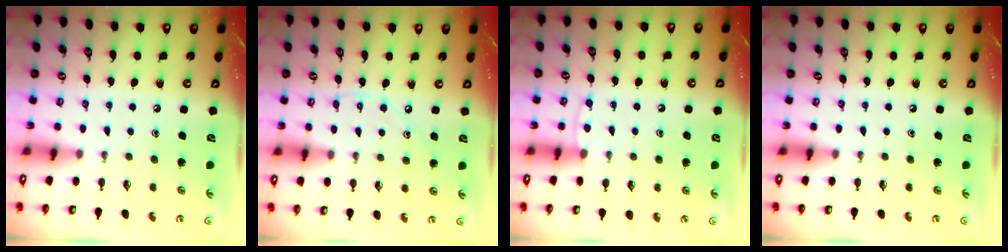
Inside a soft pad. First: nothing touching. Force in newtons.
{"total": 4.6, "press": 4.6, "slide": 0.5}
{"total": 5.6, "press": 5.5, "slide": 0.6}
{"total": 0.0}